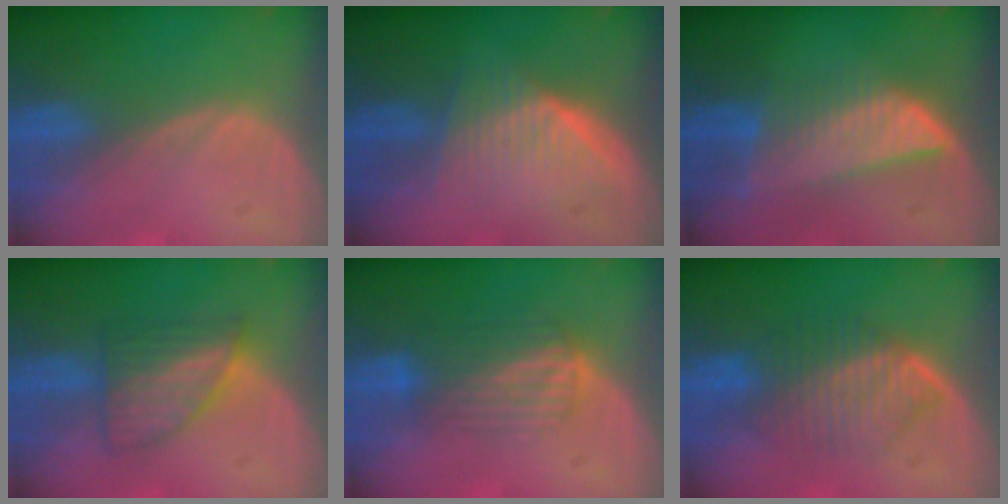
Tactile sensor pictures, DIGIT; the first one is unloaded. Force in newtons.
{"total": 6.1, "press": 6.0, "slide": 1.0}
{"total": 7.5, "press": 6.8, "slide": 3.2}
{"total": 6.0, "press": 5.9, "slide": 1.0}
{"total": 6.8, "press": 5.7, "slide": 3.6}
{"total": 6.6, "press": 6.5, "slide": 1.3}